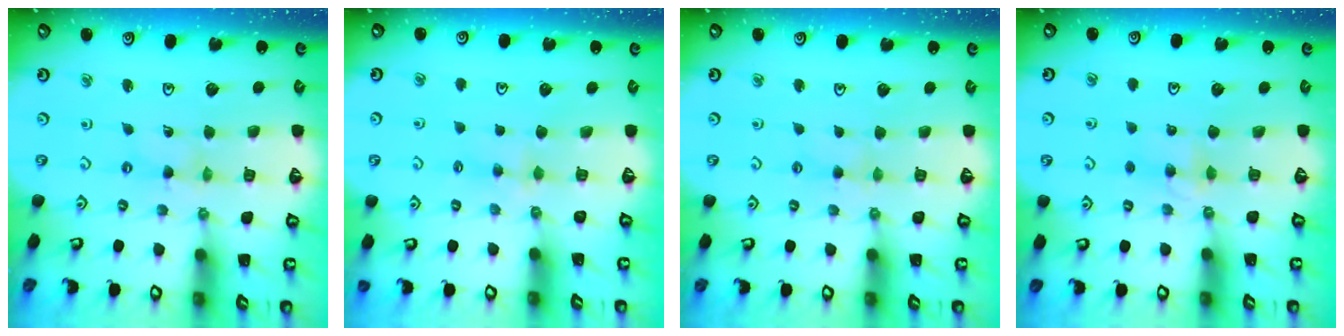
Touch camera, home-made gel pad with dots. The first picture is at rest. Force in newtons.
{"total": 3.9, "press": 3.8, "slide": 0.4}
{"total": 2.7, "press": 2.6, "slide": 0.4}
{"total": 4.7, "press": 4.6, "slide": 0.7}